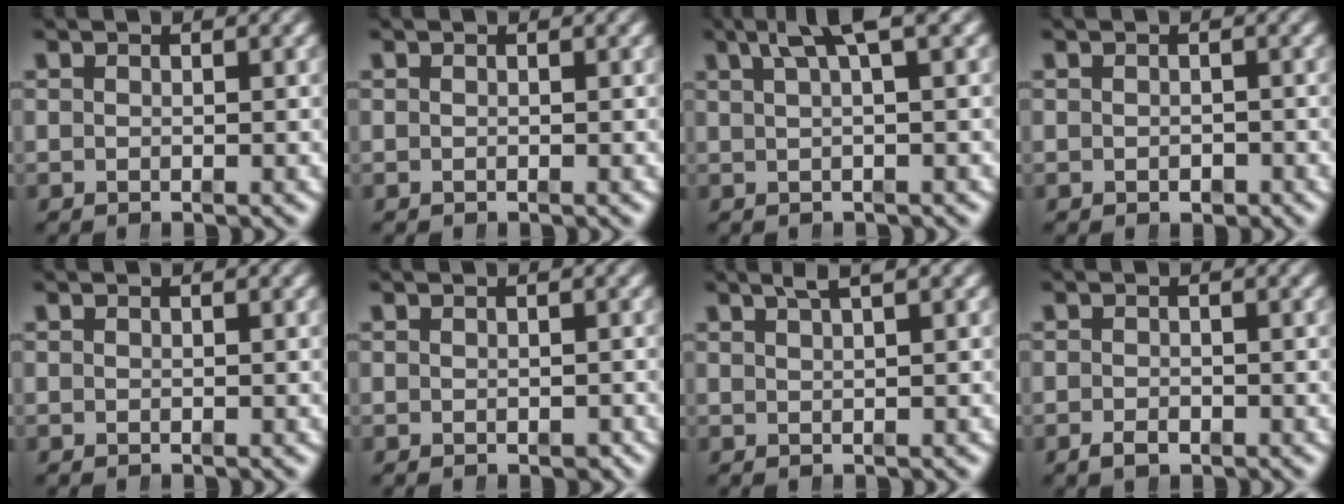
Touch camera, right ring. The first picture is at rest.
{"total": 0.0}
{"total": 4.9, "force": [2.9, 0.0, 3.9], "torque": [-0.052, 0.022, 0.043]}
{"total": 0.7, "force": [-0.6, 0.3, 0.3], "torque": [-0.005, -0.008, -0.004]}
{"total": 0.0}
{"total": 0.6, "force": [-0.4, 0.3, 0.4], "torque": [-0.005, -0.001, -0.005]}
{"total": 2.6, "force": [1.9, -0.6, 1.7], "torque": [-0.013, 0.010, 0.034]}
{"total": 1.2, "force": [-1.0, 0.2, 0.6], "torque": [-0.005, -0.010, -0.013]}